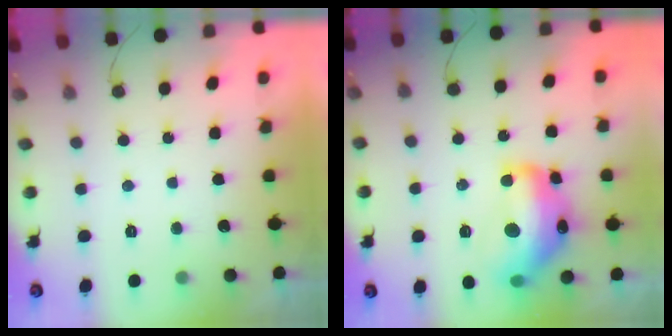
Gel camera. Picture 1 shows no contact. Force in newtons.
{"total": 19.0, "press": 18.9, "slide": 1.1}